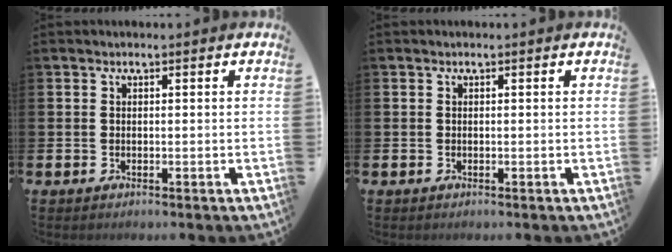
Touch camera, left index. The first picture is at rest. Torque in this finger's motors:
{"motor_torque": [0.00, 0.00, -0.02, 0.01]}